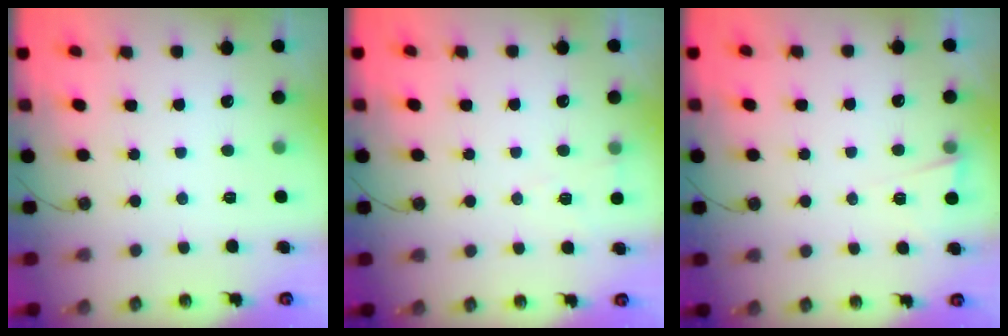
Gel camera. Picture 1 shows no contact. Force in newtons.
{"total": 5.2, "press": 4.9, "slide": 1.5}
{"total": 2.9, "press": 2.7, "slide": 1.1}